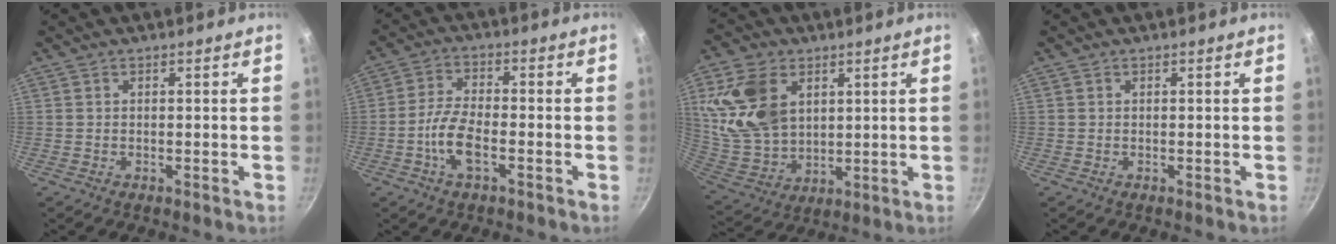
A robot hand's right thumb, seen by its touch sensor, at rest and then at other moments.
{"total": 6.9, "force": [-2.5, 2.7, 5.8], "torque": [-0.118, 0.019, -0.058]}
{"total": 16.6, "force": [5.3, 11.6, 10.7], "torque": [-0.193, -0.023, 0.117]}
{"total": 0.0}